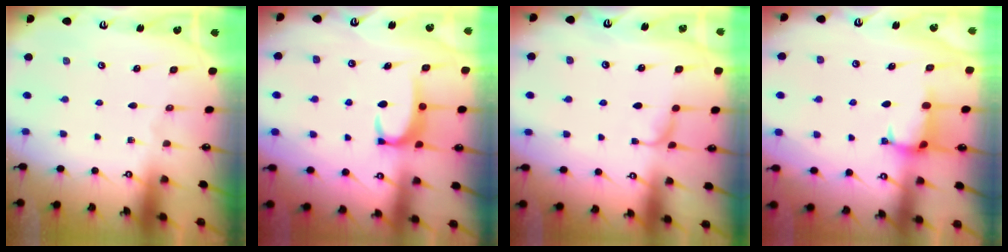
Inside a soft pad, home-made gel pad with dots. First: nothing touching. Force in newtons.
{"total": 3.4, "press": 3.3, "slide": 0.4}
{"total": 2.0, "press": 1.9, "slide": 0.4}
{"total": 1.3, "press": 1.2, "slide": 0.3}